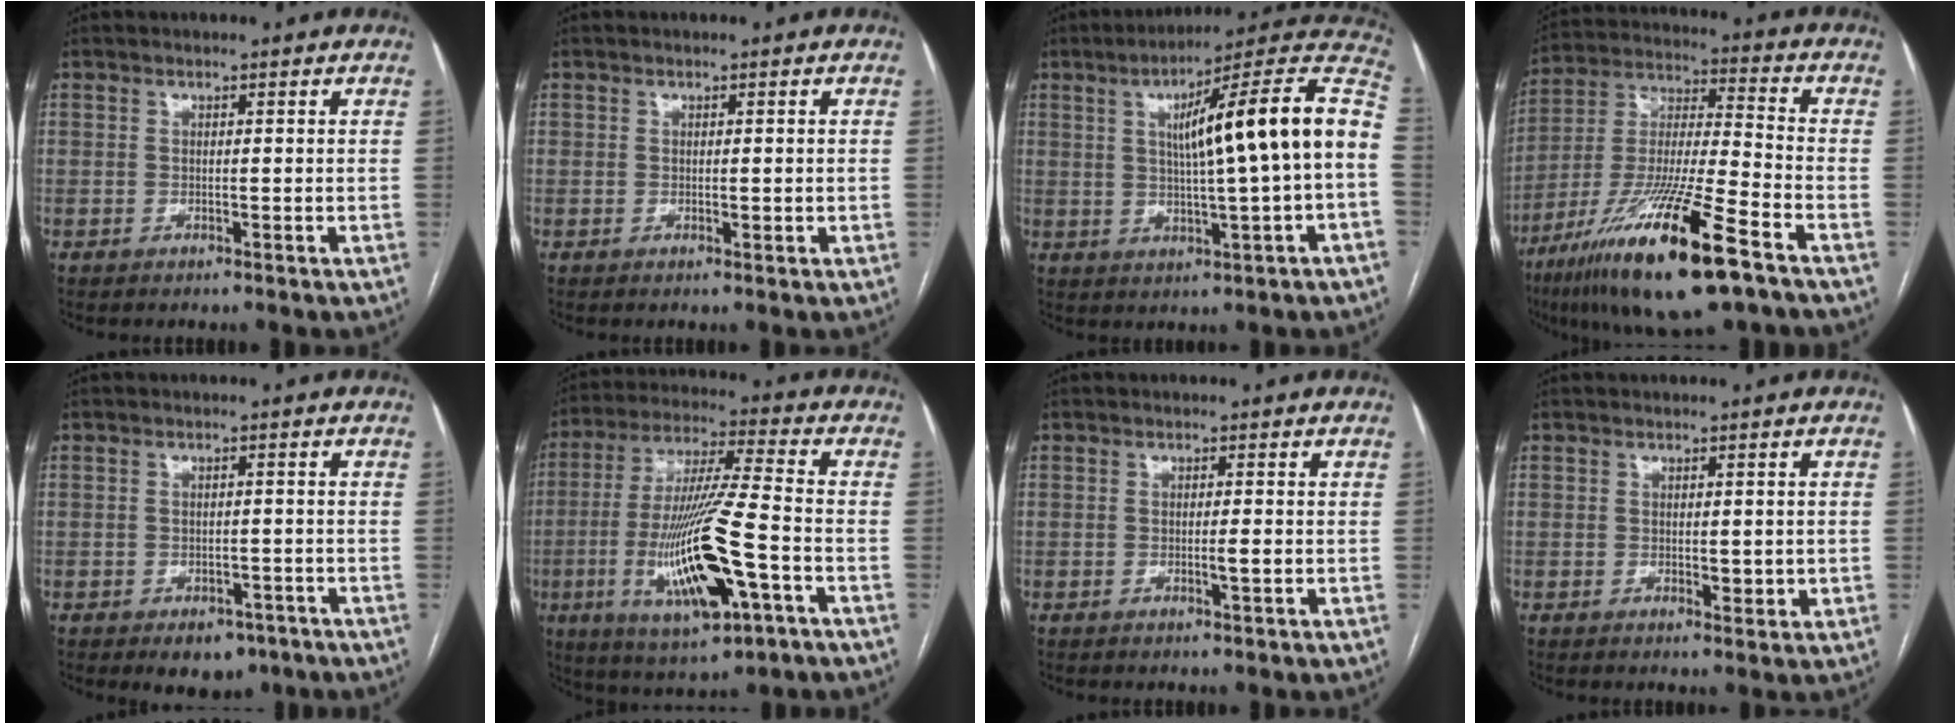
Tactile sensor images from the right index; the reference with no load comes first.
{"total": 1.0, "force": [0.0, 0.4, 0.9], "torque": [-0.018, 0.003, 0.004]}
{"total": 19.1, "force": [1.8, 0.4, 19.0], "torque": [-0.262, 0.035, 0.020]}
{"total": 21.4, "force": [-12.1, 1.7, 17.5], "torque": [-0.340, -0.046, -0.218]}
{"total": 5.0, "force": [-3.4, 3.0, 2.1], "torque": [-0.016, 0.003, -0.038]}
{"total": 18.0, "force": [-5.3, 2.2, 17.0], "torque": [-0.345, -0.018, -0.087]}
{"total": 1.3, "force": [-0.2, 0.0, 1.3], "torque": [-0.024, -0.002, -0.004]}
{"total": 2.3, "force": [-0.1, 1.0, 2.0], "torque": [-0.029, -0.005, 0.003]}